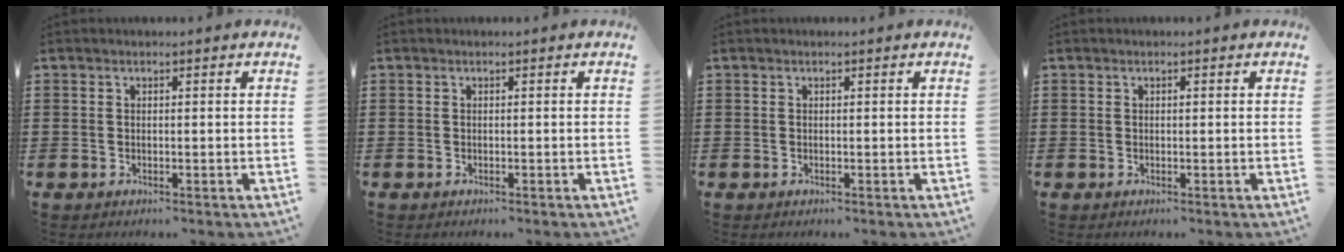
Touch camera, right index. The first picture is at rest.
{"total": 0.0}
{"total": 0.0}
{"total": 0.0}